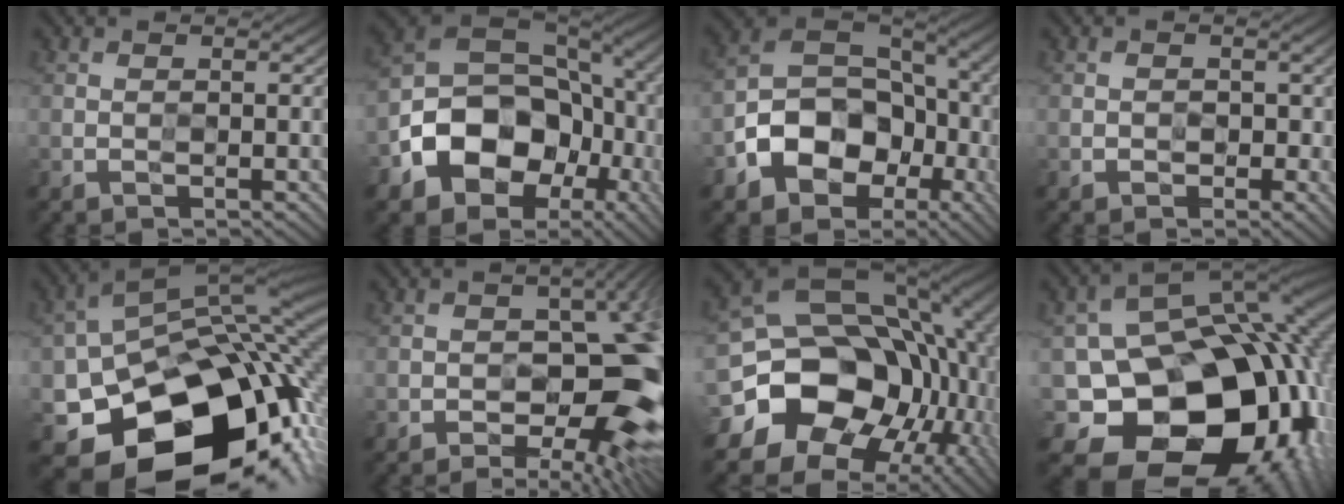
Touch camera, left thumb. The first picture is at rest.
{"total": 16.9, "force": [-5.1, 13.1, 9.5], "torque": [-0.196, -0.051, -0.079]}
{"total": 13.7, "force": [-4.6, 9.9, 8.2], "torque": [-0.158, -0.038, -0.088]}
{"total": 1.1, "force": [-0.2, 1.1, 0.2], "torque": [0.000, -0.004, -0.005]}
{"total": 18.4, "force": [-7.3, 12.5, 11.4], "torque": [-0.185, -0.043, -0.110]}
{"total": 13.2, "force": [-4.3, 6.0, 10.9], "torque": [-0.109, -0.002, -0.057]}
{"total": 20.1, "force": [-5.0, 16.0, 11.1], "torque": [-0.216, -0.039, -0.064]}
{"total": 20.0, "force": [-4.4, 14.8, 12.7], "torque": [-0.217, -0.060, -0.046]}